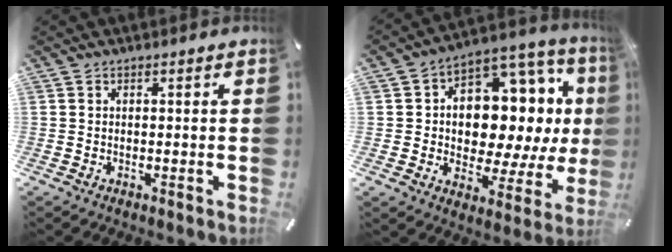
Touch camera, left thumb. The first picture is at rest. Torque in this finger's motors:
{"motor_torque": [2.66, 2.35, 0.58, -0.34, 0.33]}